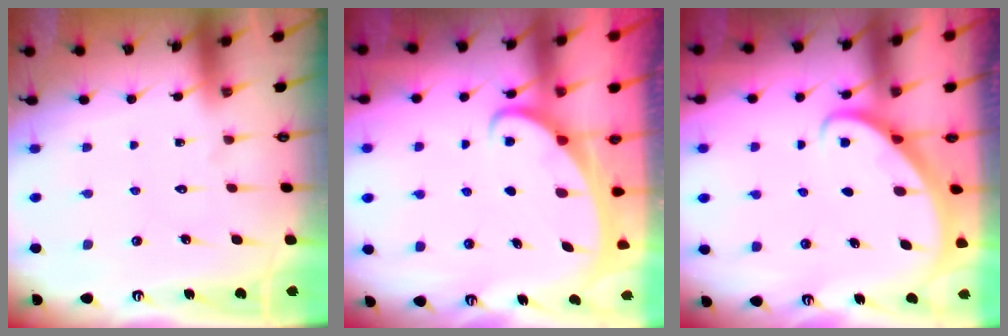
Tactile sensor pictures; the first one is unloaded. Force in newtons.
{"total": 2.1, "press": 2.1, "slide": 0.3}
{"total": 2.8, "press": 2.8, "slide": 0.2}